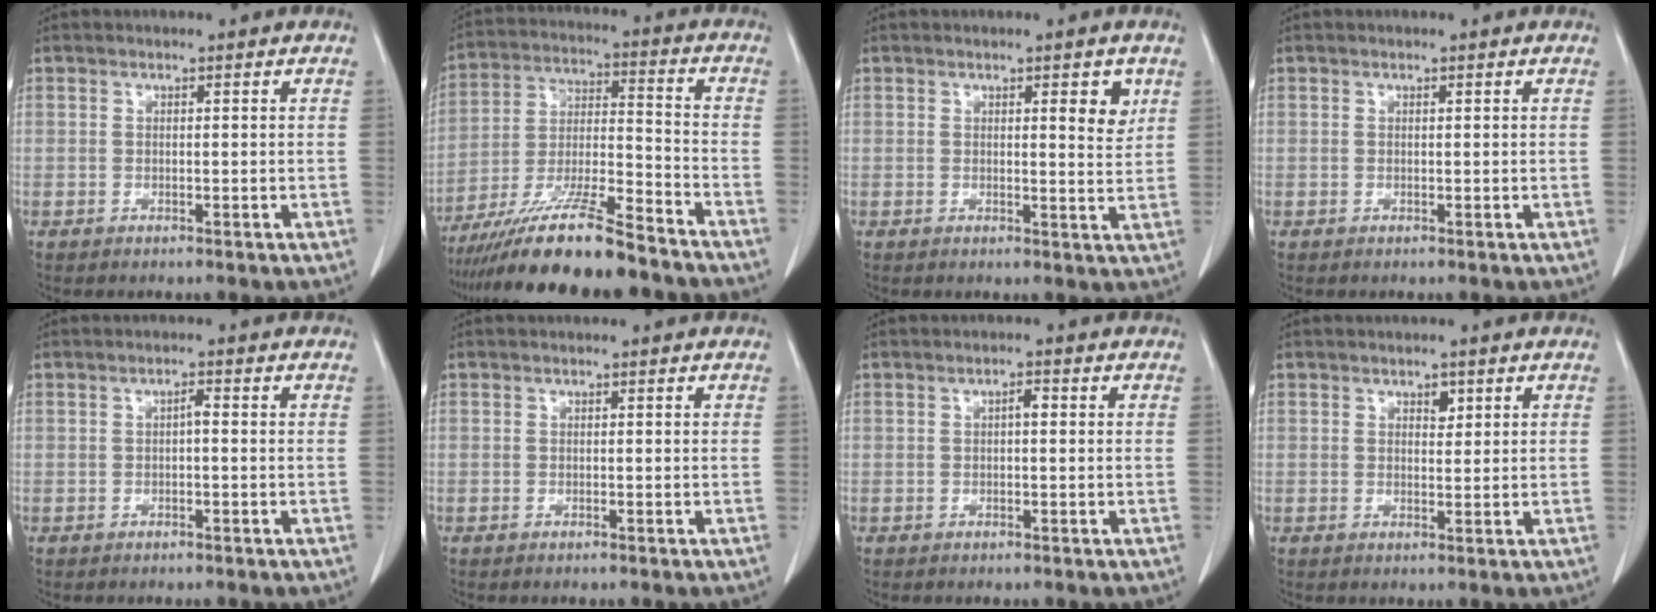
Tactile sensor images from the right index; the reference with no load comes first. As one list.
[{"total": 16.9, "force": [-13.8, 1.2, 9.6], "torque": [-0.191, -0.019, -0.244]}, {"total": 3.5, "force": [1.7, 0.9, 2.9], "torque": [-0.036, -0.009, 0.020]}, {"total": 0.0}, {"total": 1.1, "force": [-0.1, 0.3, 1.0], "torque": [-0.017, 0.003, -0.002]}, {"total": 0.0}, {"total": 1.3, "force": [0.1, 0.4, 1.2], "torque": [-0.020, 0.004, 0.002]}, {"total": 1.5, "force": [0.9, 0.8, 1.0], "torque": [-0.012, -0.004, 0.013]}]